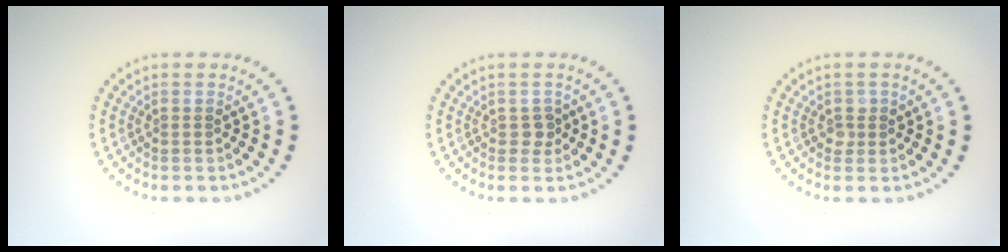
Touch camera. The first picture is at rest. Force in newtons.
{"total": 1.1, "press": 1.0, "slide": 0.5}
{"total": 1.1, "press": 1.1, "slide": 0.3}